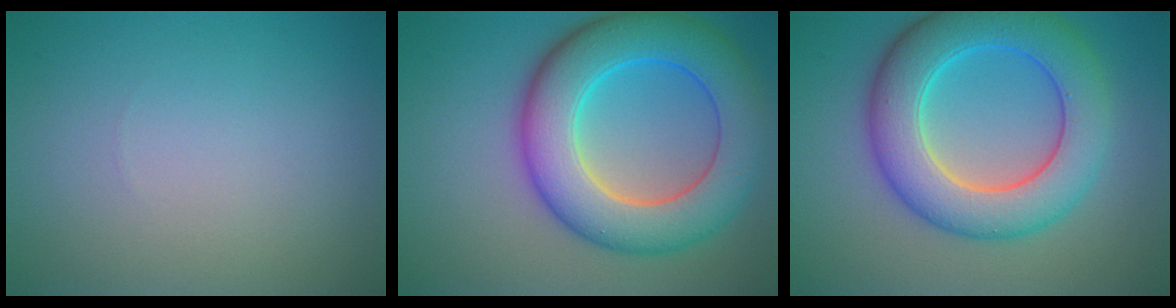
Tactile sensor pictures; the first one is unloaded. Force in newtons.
{"total": 10.1, "press": 10.1, "slide": 0.2}
{"total": 8.9, "press": 8.9, "slide": 0.3}